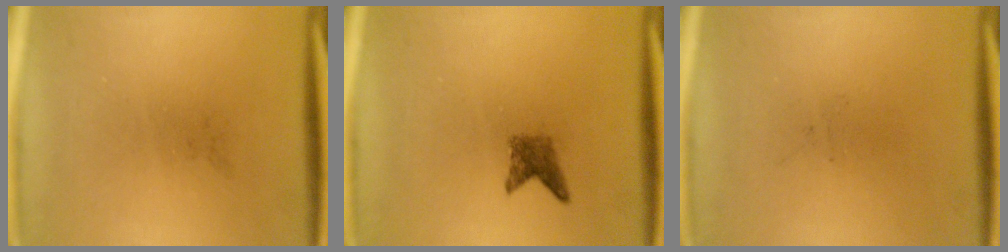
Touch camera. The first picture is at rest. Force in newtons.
{"total": 2.0}
{"total": 0.0}